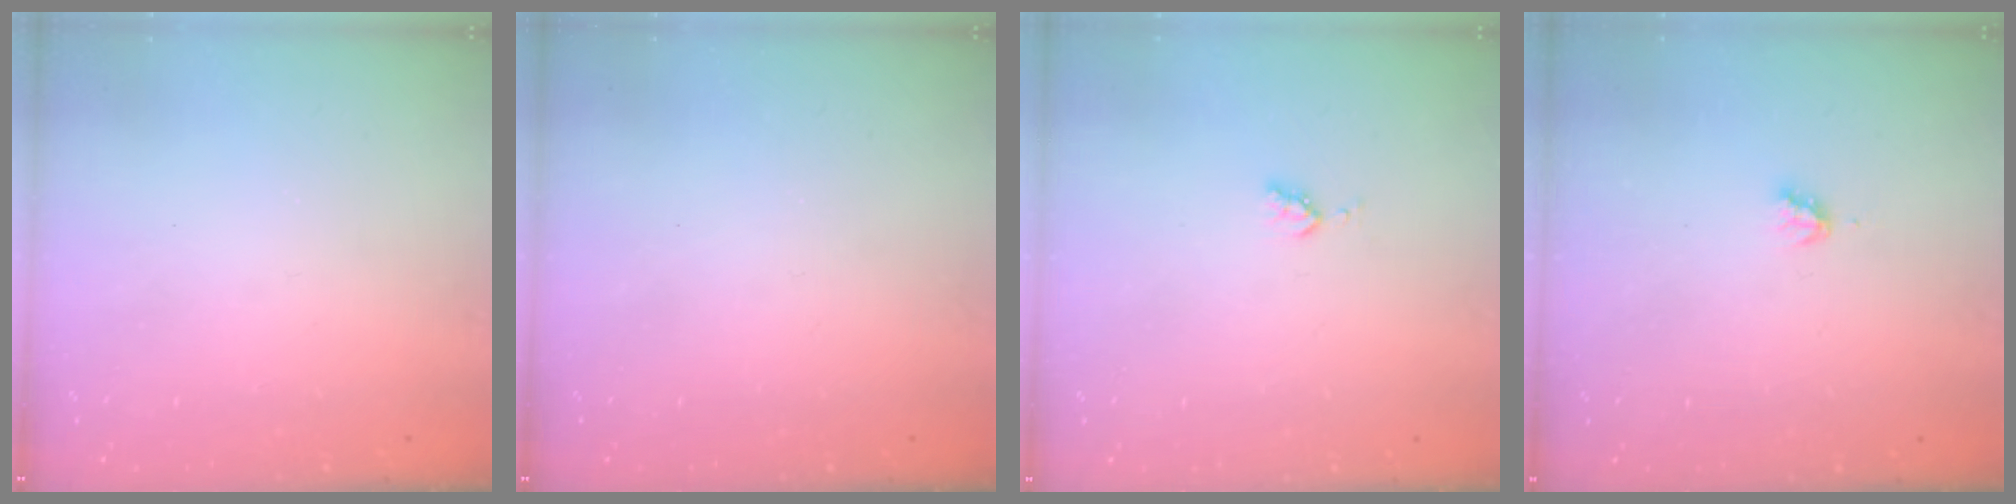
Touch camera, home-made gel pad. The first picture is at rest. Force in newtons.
{"total": 0.0}
{"total": 3.6, "press": 3.5, "slide": 0.4}
{"total": 2.8, "press": 2.8, "slide": 0.3}